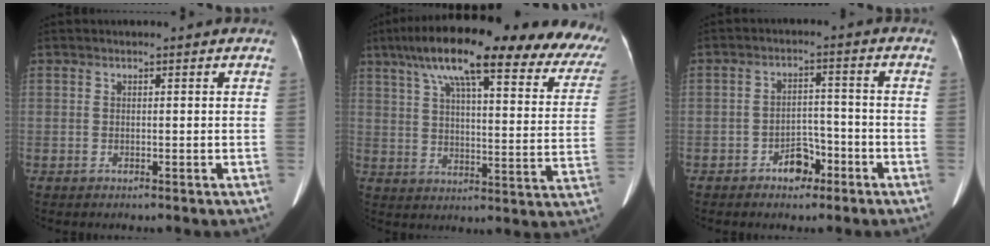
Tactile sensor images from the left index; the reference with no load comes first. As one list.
[{"total": 30.9, "force": [23.1, 6.0, 19.7], "torque": [-0.250, 0.014, 0.291]}, {"total": 4.2, "force": [-2.8, 2.4, 2.1], "torque": [-0.034, 0.013, -0.043]}]